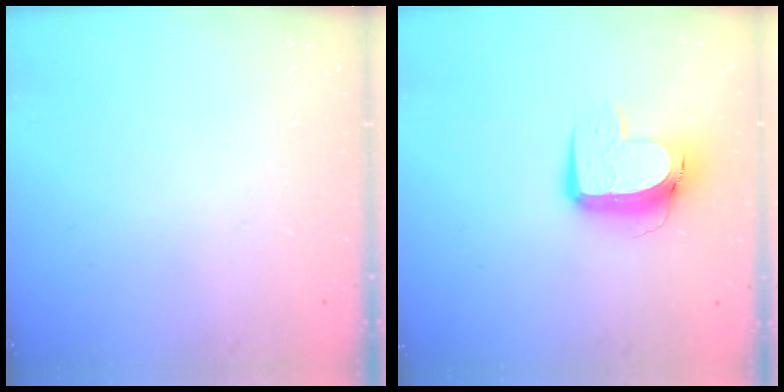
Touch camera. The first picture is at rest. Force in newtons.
{"total": 11.3, "press": 11.2, "slide": 1.3}